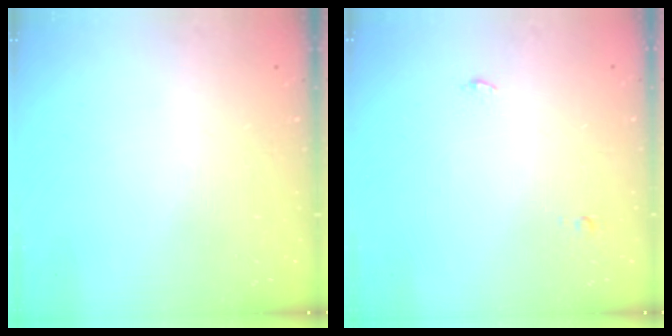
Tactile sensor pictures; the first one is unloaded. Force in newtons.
{"total": 7.6, "press": 3.3, "slide": 6.8}